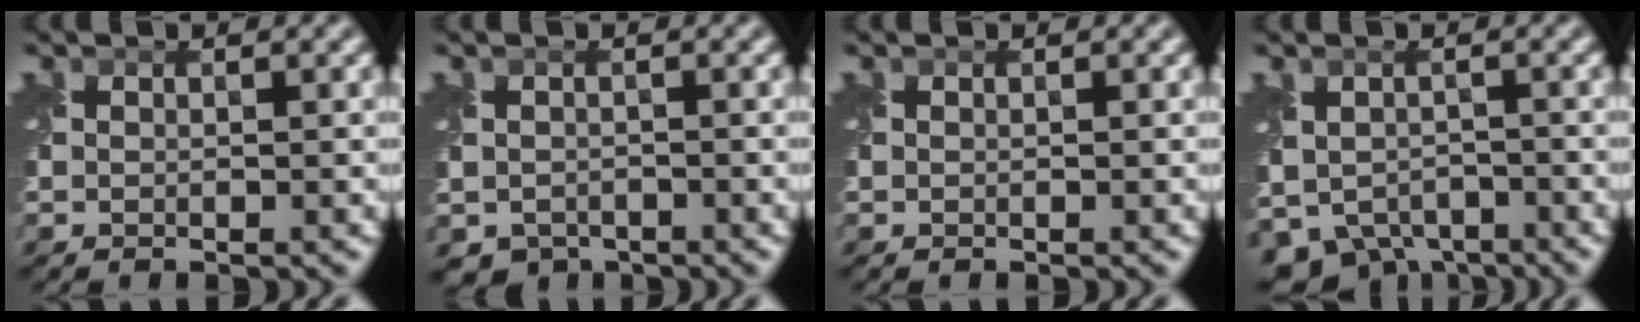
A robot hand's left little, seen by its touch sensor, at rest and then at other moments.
{"total": 2.3, "force": [-1.7, 1.5, 0.5], "torque": [-0.008, -0.017, -0.032]}
{"total": 0.0}
{"total": 6.1, "force": [-3.5, 4.2, 2.8], "torque": [-0.054, -0.027, -0.056]}